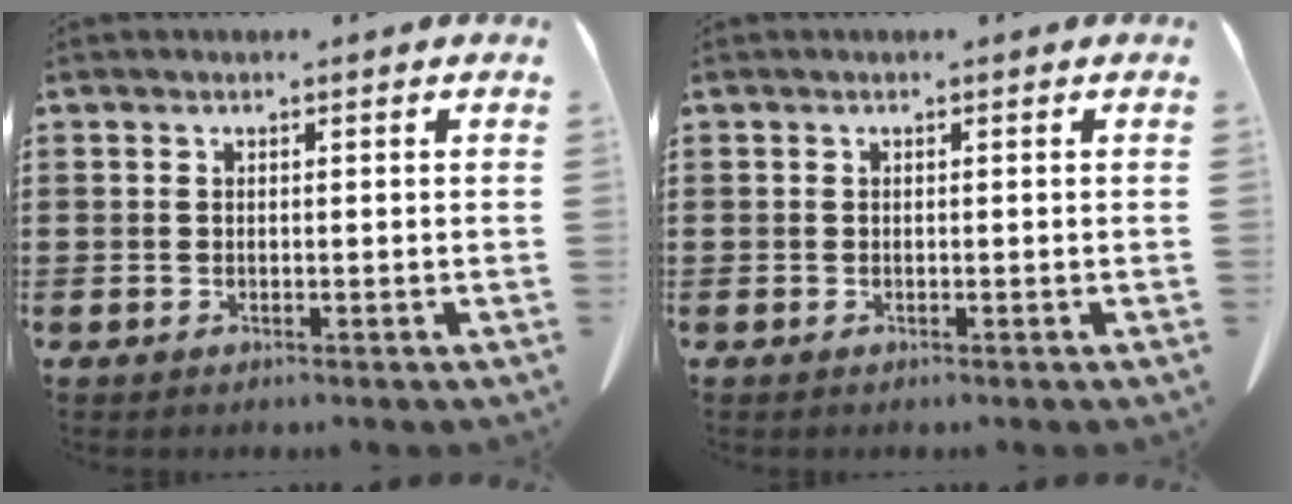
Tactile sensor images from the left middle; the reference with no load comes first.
{"total": 0.0}